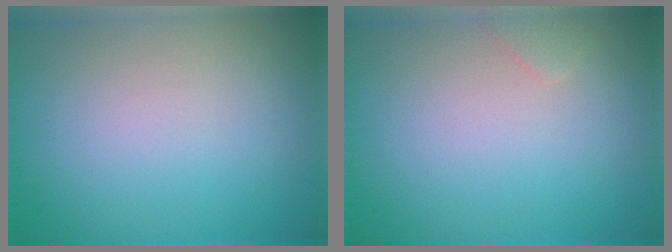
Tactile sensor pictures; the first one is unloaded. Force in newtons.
{"total": 0.8, "press": 0.8, "slide": 0.1}